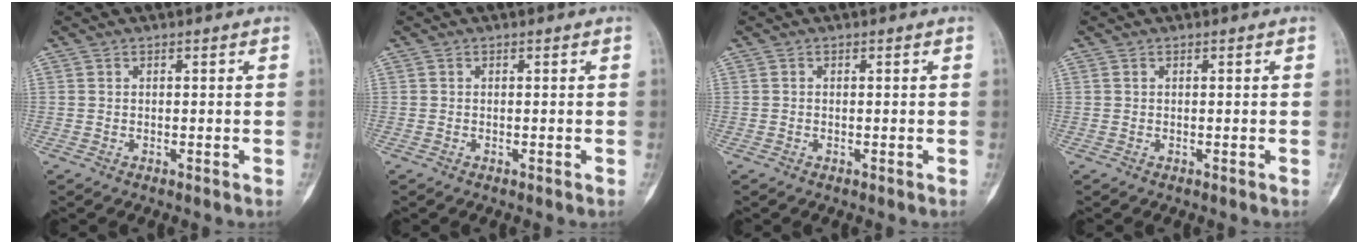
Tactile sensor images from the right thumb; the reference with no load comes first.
{"total": 0.0}
{"total": 0.0}
{"total": 0.0}